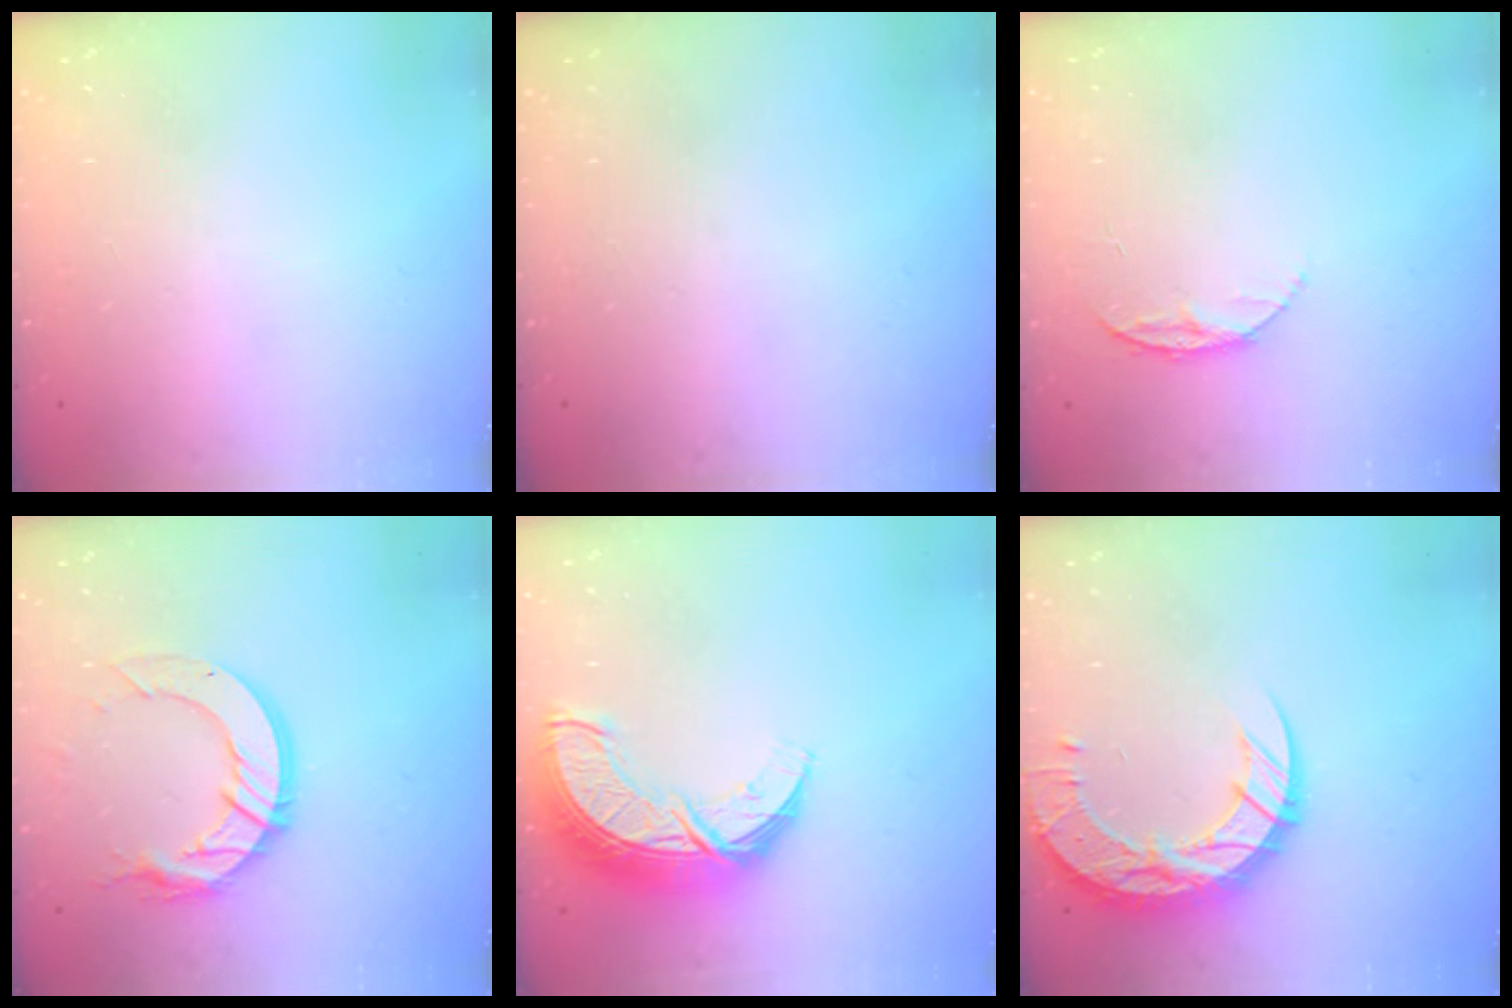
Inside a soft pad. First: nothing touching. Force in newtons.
{"total": 0.0}
{"total": 6.5, "press": 6.5, "slide": 0.7}
{"total": 13.6, "press": 13.6, "slide": 1.2}
{"total": 14.4, "press": 14.4, "slide": 1.0}
{"total": 18.1, "press": 18.0, "slide": 1.4}